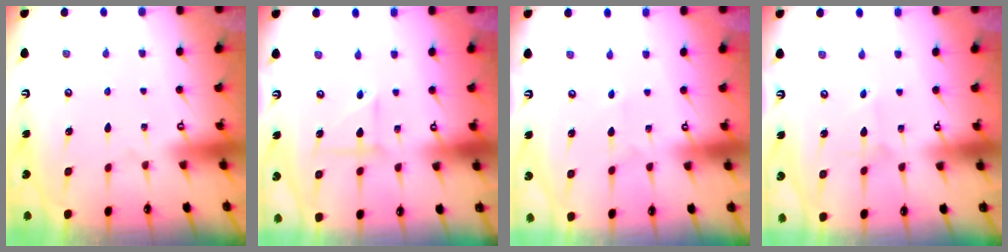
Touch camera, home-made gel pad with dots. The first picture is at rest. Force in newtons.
{"total": 3.9, "press": 3.9, "slide": 0.4}
{"total": 1.8, "press": 1.8, "slide": 0.2}
{"total": 2.2, "press": 2.1, "slide": 0.3}